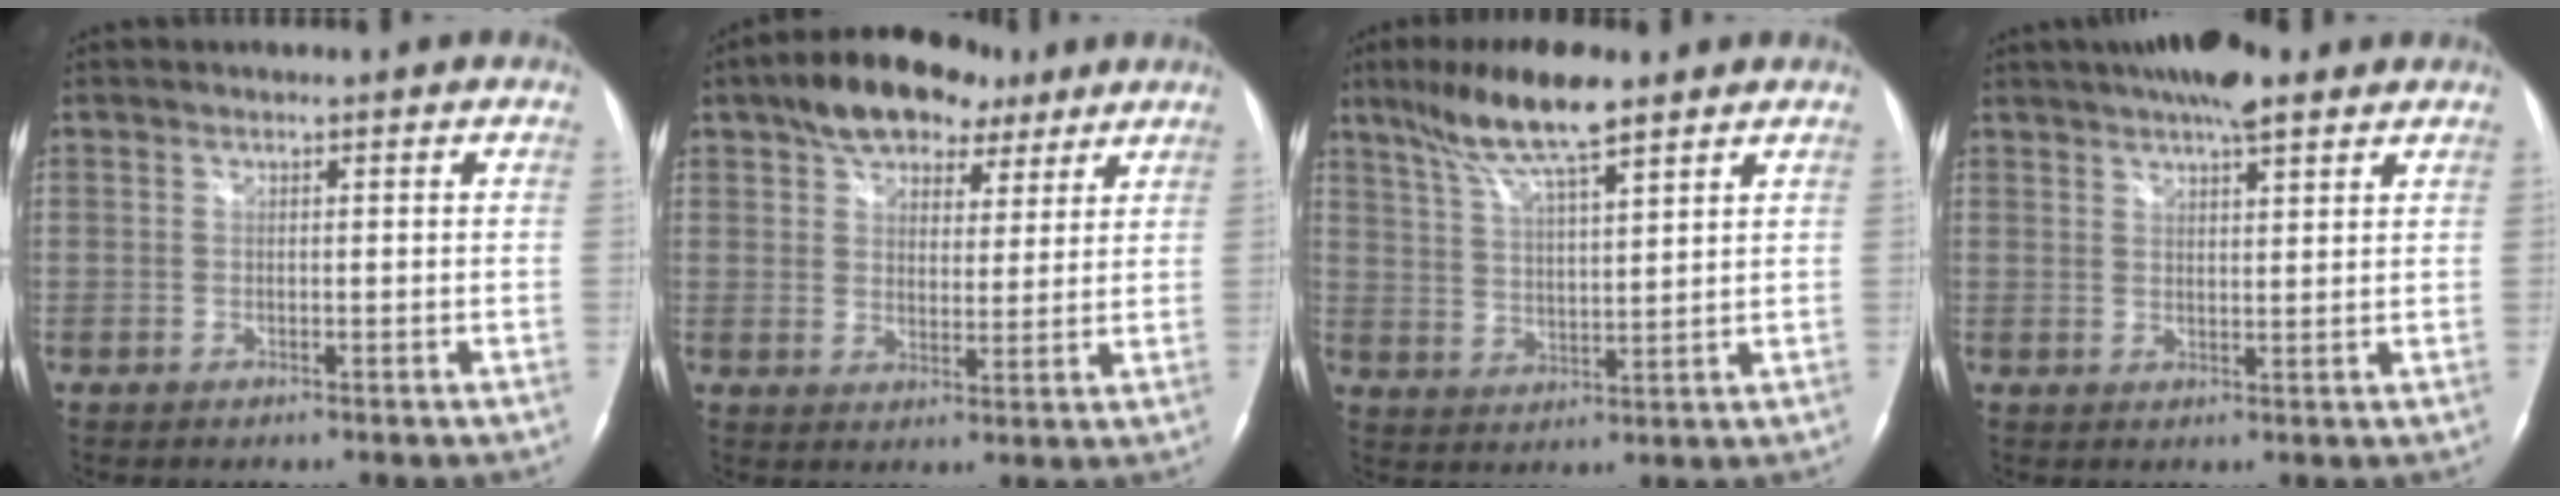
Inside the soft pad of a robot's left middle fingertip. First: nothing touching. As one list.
[{"total": 11.8, "force": [7.9, 6.3, 6.1], "torque": [-0.092, 0.031, 0.125]}, {"total": 11.1, "force": [8.0, 1.4, 7.5], "torque": [-0.146, 0.012, 0.144]}, {"total": 9.9, "force": [7.5, 2.1, 6.1], "torque": [-0.099, 0.027, 0.116]}]